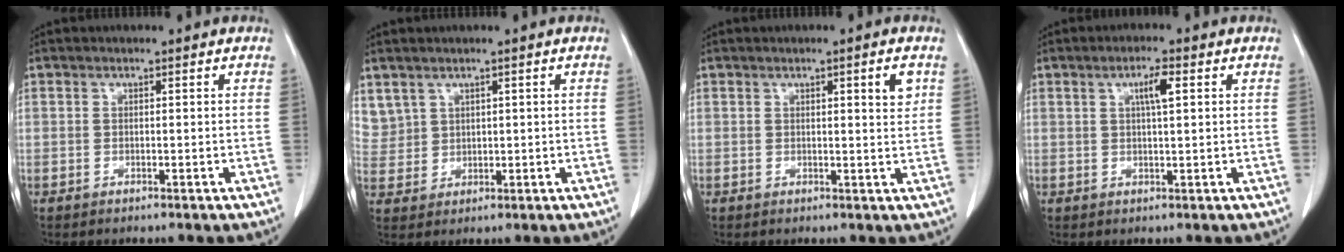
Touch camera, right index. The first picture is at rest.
{"total": 5.4, "force": [3.1, 4.3, 0.8], "torque": [-0.026, 0.014, 0.076]}
{"total": 3.0, "force": [1.2, 0.2, 2.7], "torque": [-0.037, -0.004, 0.015]}
{"total": 3.4, "force": [1.2, 0.4, 3.2], "torque": [-0.055, 0.002, 0.019]}